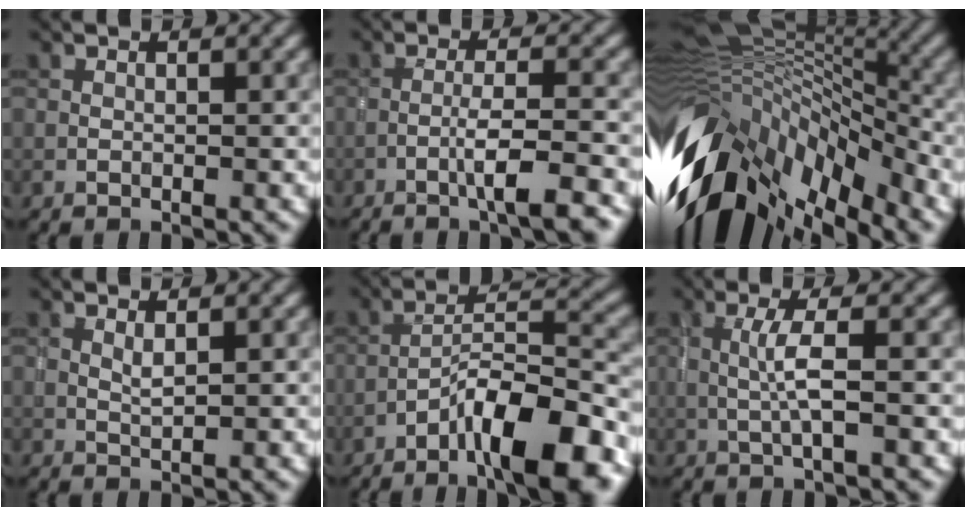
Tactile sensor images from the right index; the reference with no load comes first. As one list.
[{"total": 4.2, "force": [-2.4, 0.1, 3.4], "torque": [-0.056, 0.012, -0.049]}, {"total": 14.9, "force": [-5.1, 7.1, 12.1], "torque": [-0.238, 0.004, -0.096]}, {"total": 0.9, "force": [0.4, 0.1, 0.8], "torque": [-0.020, -0.001, 0.010]}, {"total": 10.0, "force": [-5.8, 2.4, 7.8], "torque": [-0.125, 0.016, -0.097]}, {"total": 2.5, "force": [-0.2, 0.0, 2.5], "torque": [-0.054, 0.002, -0.005]}]